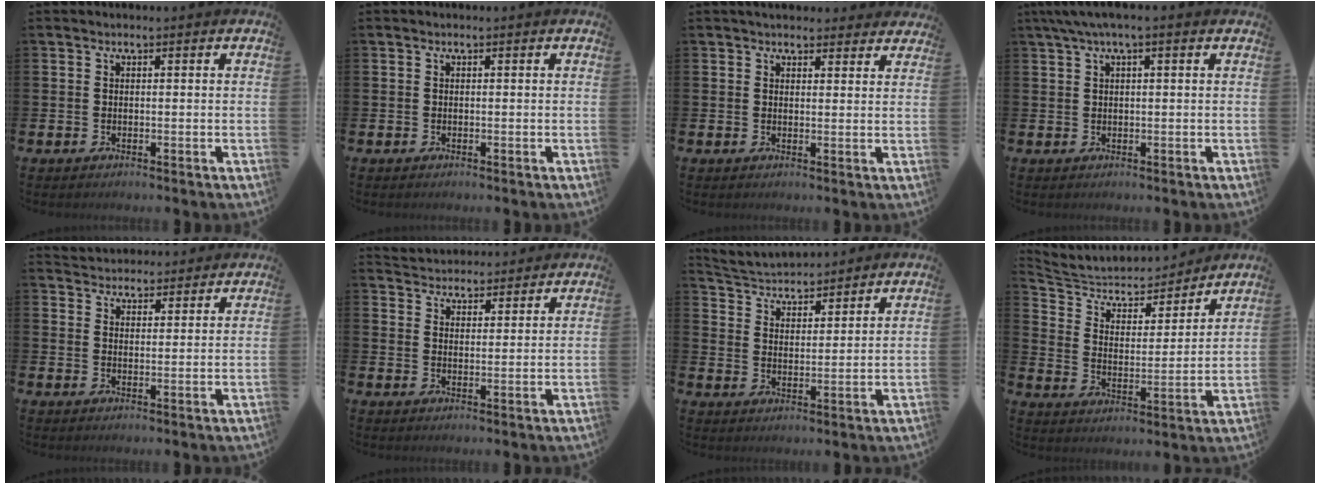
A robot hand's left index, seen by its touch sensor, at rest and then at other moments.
{"total": 0.0}
{"total": 3.4, "force": [3.2, 1.0, 0.2], "torque": [0.004, -0.016, 0.058]}
{"total": 2.7, "force": [1.4, 0.4, 2.3], "torque": [-0.040, 0.002, 0.023]}
{"total": 4.0, "force": [3.8, 0.9, -0.3], "torque": [-0.008, -0.017, 0.072]}
{"total": 4.1, "force": [3.9, 0.8, -0.5], "torque": [-0.007, -0.023, 0.072]}
{"total": 4.0, "force": [3.8, 1.0, -0.1], "torque": [-0.020, -0.030, 0.064]}
{"total": 6.2, "force": [5.6, 2.3, 1.1], "torque": [-0.057, -0.043, 0.093]}